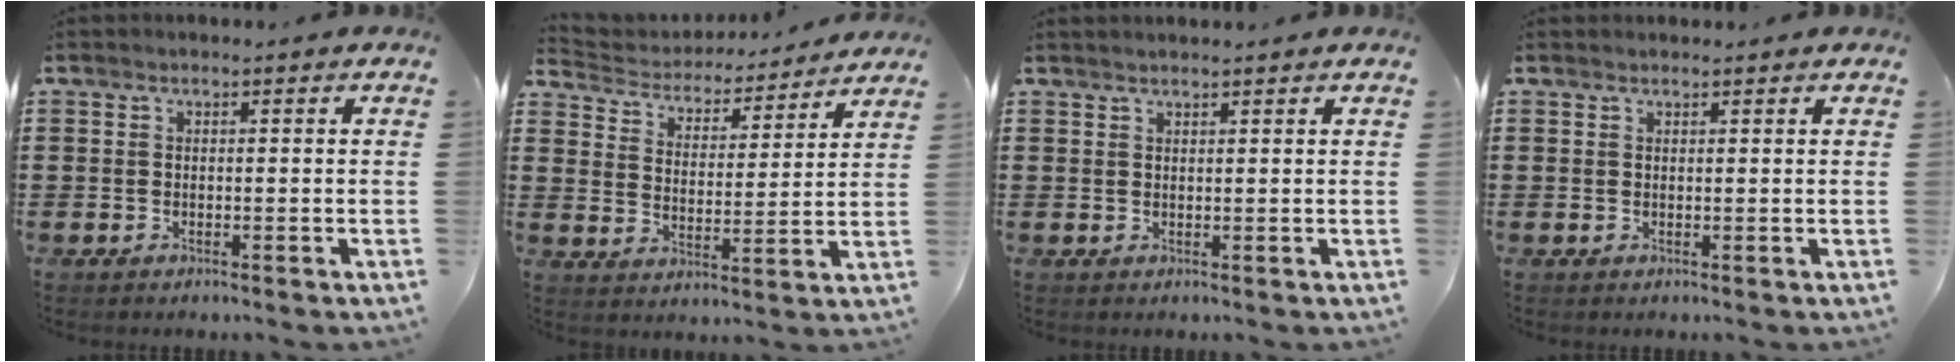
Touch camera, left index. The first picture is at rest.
{"total": 3.9, "force": [3.9, 0.6, 0.0], "torque": [-0.025, -0.030, 0.059]}
{"total": 1.0, "force": [1.0, -0.1, 0.3], "torque": [-0.006, -0.002, 0.020]}
{"total": 0.7, "force": [0.7, 0.0, 0.1], "torque": [-0.003, -0.001, 0.014]}